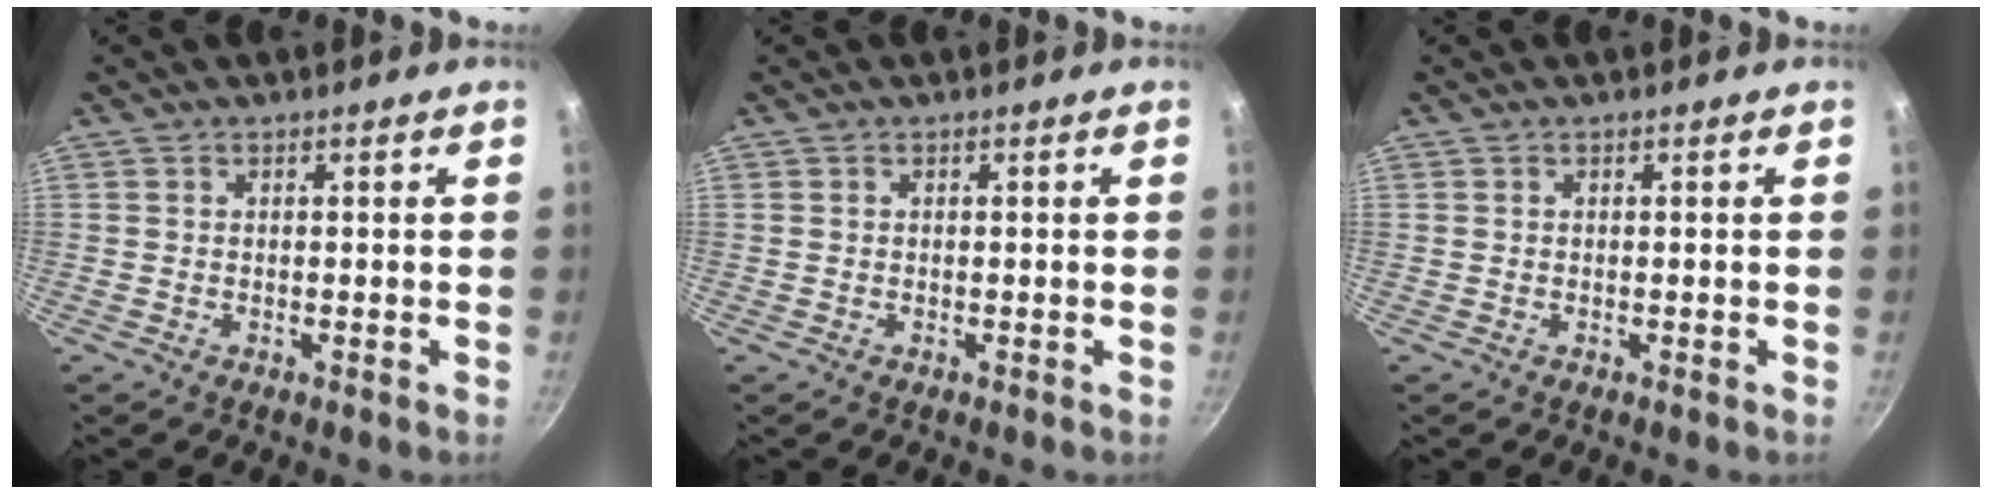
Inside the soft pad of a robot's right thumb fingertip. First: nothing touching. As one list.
[{"total": 0.0}, {"total": 0.0}]